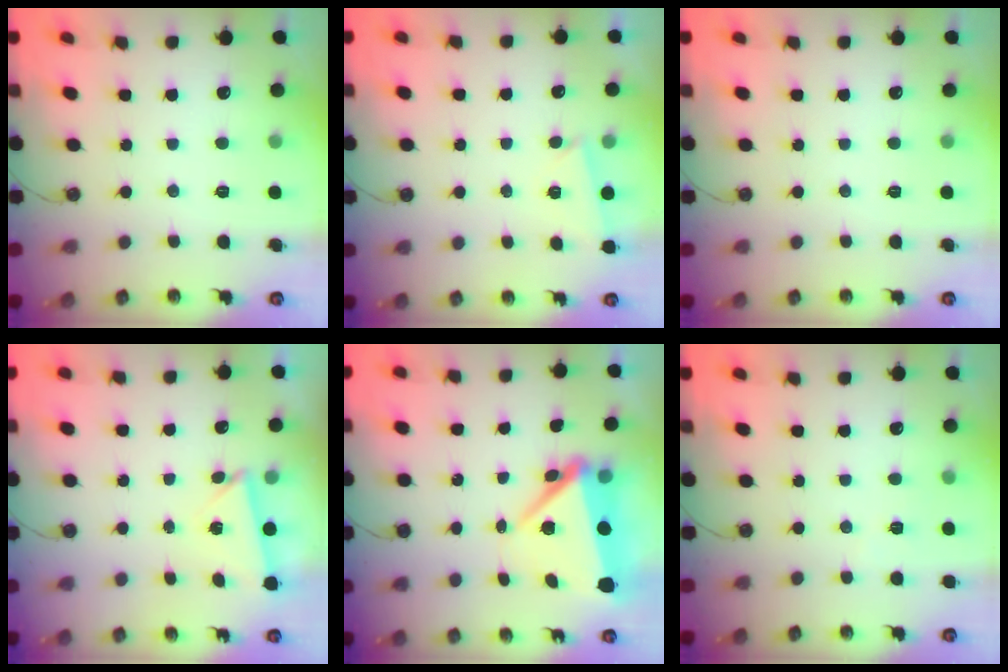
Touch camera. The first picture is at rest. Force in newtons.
{"total": 3.5, "press": 2.7, "slide": 2.1}
{"total": 0.0}
{"total": 3.0, "press": 3.0, "slide": 0.5}
{"total": 7.9, "press": 7.9, "slide": 0.7}
{"total": 3.6, "press": 2.3, "slide": 2.7}